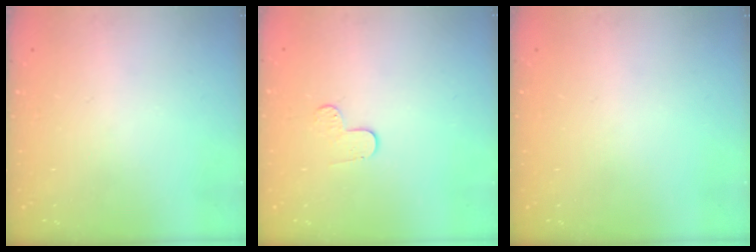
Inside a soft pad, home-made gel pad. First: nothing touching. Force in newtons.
{"total": 3.8, "press": 3.8, "slide": 0.3}
{"total": 0.0}